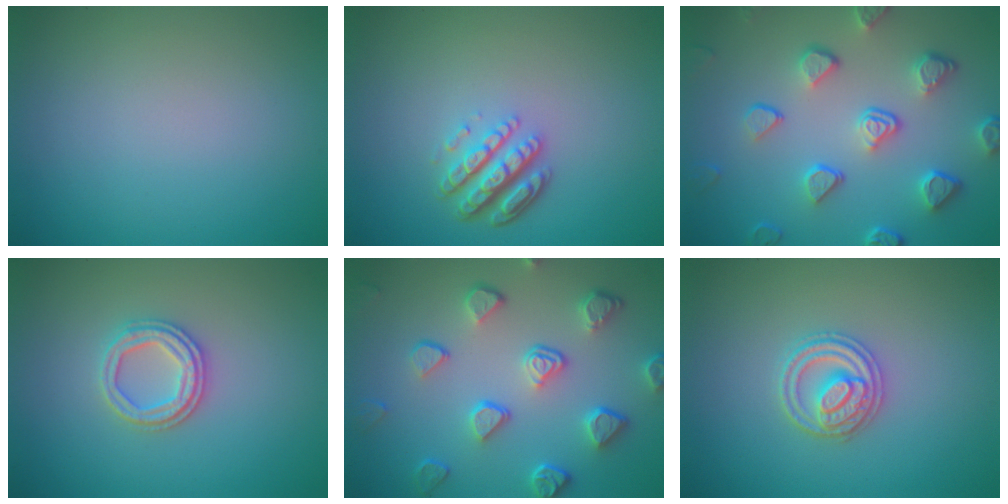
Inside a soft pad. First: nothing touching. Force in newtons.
{"total": 4.4, "press": 3.2, "slide": 3.0}
{"total": 5.4, "press": 4.2, "slide": 3.4}
{"total": 2.8, "press": 2.6, "slide": 1.0}
{"total": 5.2, "press": 4.2, "slide": 3.0}
{"total": 2.8, "press": 2.8, "slide": 0.4}